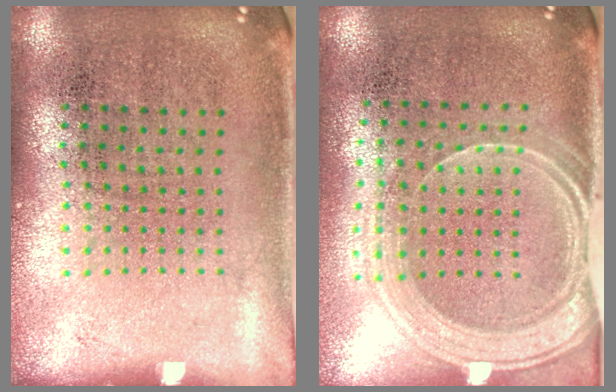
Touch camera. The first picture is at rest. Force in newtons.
{"total": 1.9, "press": 1.7, "slide": 0.9}